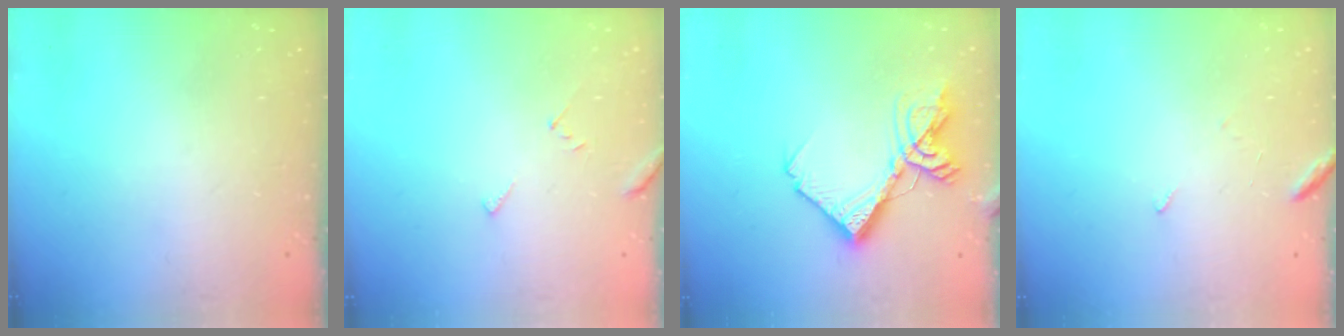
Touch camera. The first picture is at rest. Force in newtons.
{"total": 2.8, "press": 2.8, "slide": 0.2}
{"total": 15.0, "press": 14.9, "slide": 1.7}
{"total": 4.0, "press": 4.0, "slide": 0.4}